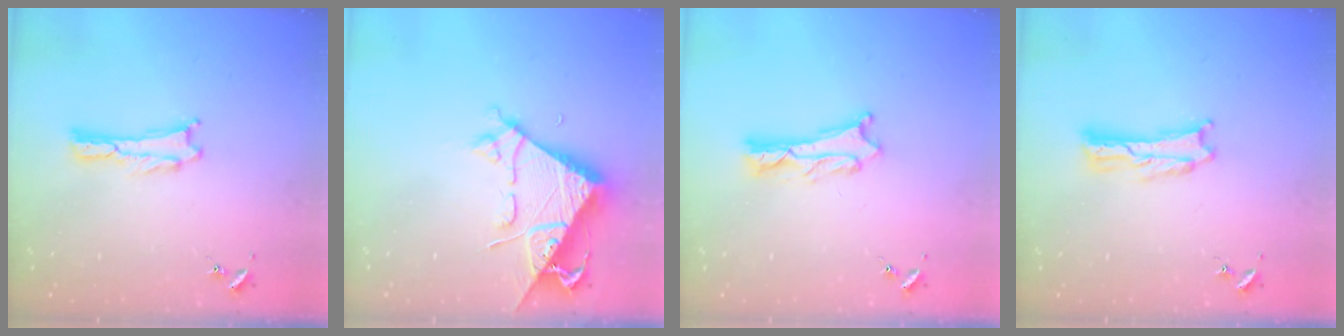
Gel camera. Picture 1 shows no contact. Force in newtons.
{"total": 7.5, "press": 7.5, "slide": 0.7}
{"total": 1.8, "press": 1.8, "slide": 0.2}
{"total": 1.0, "press": 1.0, "slide": 0.2}